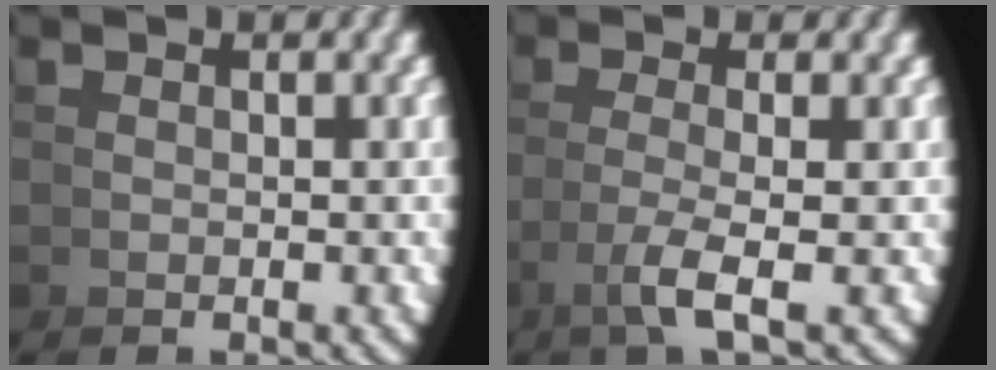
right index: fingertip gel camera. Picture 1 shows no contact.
{"total": 3.0, "force": [-0.6, -0.5, 2.9], "torque": [-0.060, -0.008, -0.003]}